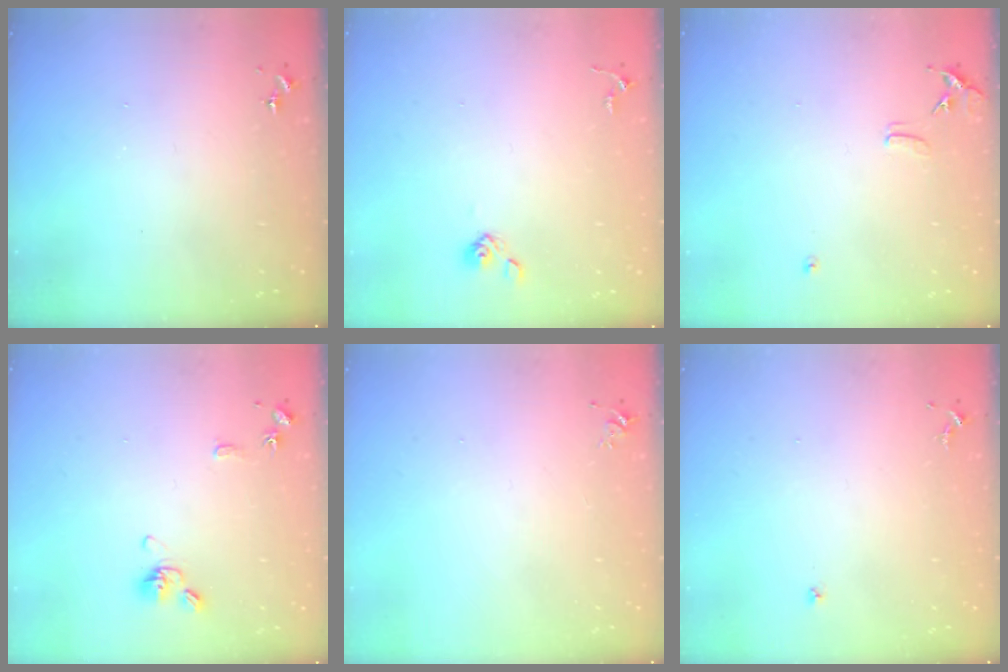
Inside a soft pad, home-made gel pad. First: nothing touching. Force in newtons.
{"total": 3.8, "press": 3.5, "slide": 1.6}
{"total": 6.7, "press": 6.7, "slide": 0.6}
{"total": 9.4, "press": 9.2, "slide": 1.9}
{"total": 4.1, "press": 4.1, "slide": 0.6}
{"total": 4.0, "press": 3.9, "slide": 0.4}